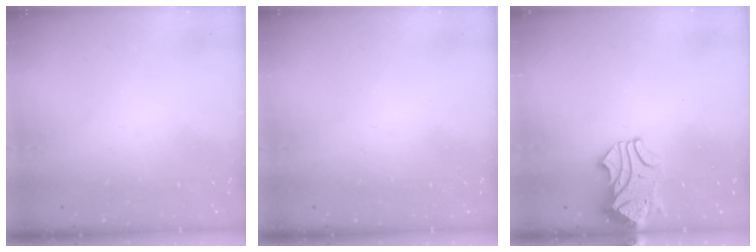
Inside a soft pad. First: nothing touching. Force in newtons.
{"total": 0.0}
{"total": 1.2, "press": 0.1, "slide": 1.2}